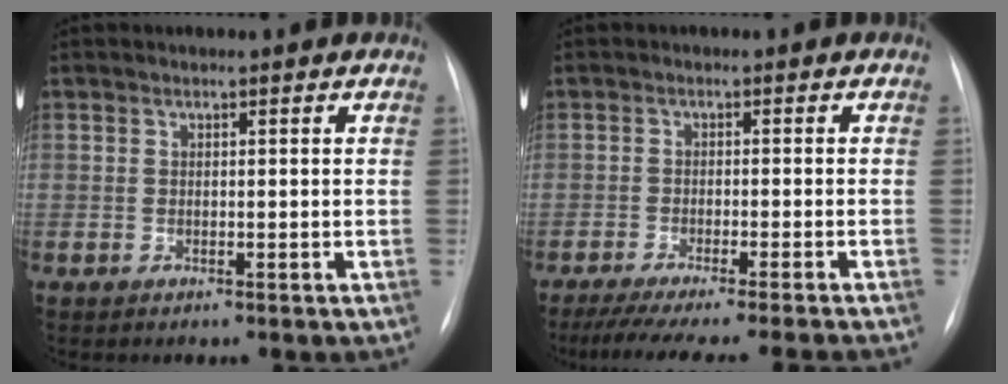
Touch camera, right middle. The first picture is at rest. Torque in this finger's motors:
{"motor_torque": [0.11, -0.11, 0.08, 0.04]}